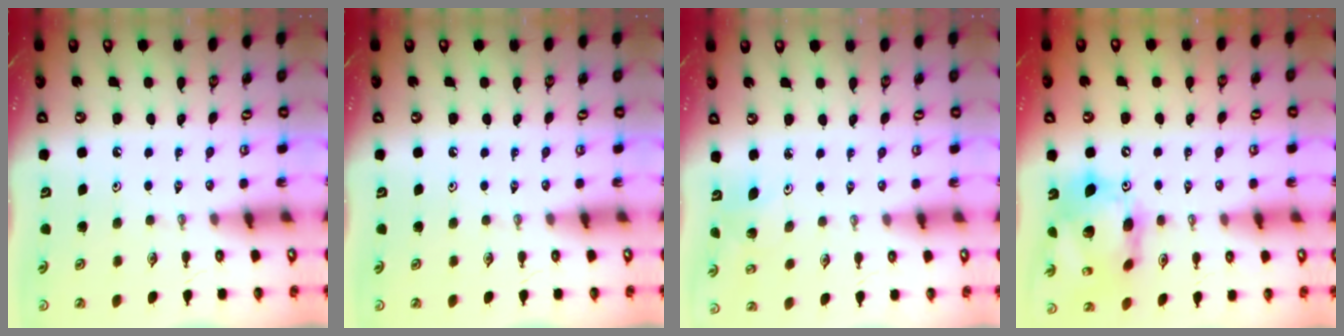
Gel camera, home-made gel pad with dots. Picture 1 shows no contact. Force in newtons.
{"total": 0.0}
{"total": 4.2, "press": 3.8, "slide": 1.9}
{"total": 17.3, "press": 17.2, "slide": 1.8}